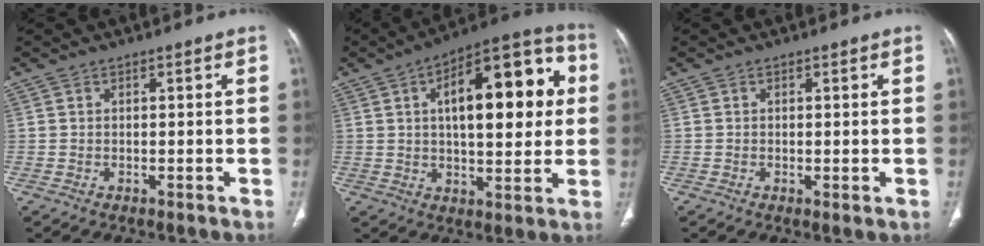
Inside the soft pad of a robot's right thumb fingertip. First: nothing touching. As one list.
[{"total": 21.4, "force": [4.4, 9.3, 18.7], "torque": [-0.227, 0.016, 0.055]}, {"total": 0.9, "force": [0.0, 0.3, 0.9], "torque": [-0.019, -0.006, 0.000]}]